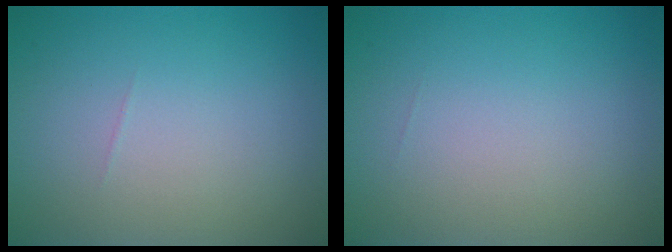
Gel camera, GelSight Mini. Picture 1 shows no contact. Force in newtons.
{"total": 0.0}